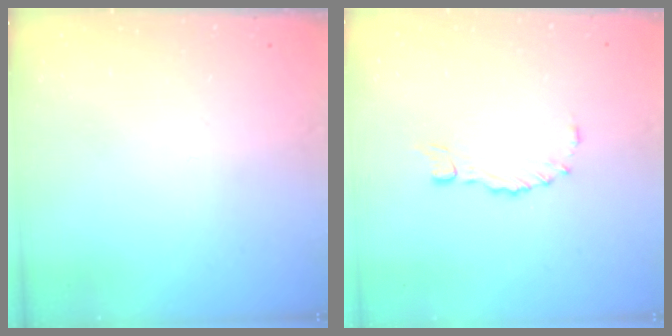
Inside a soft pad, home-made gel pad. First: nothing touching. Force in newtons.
{"total": 1.8, "press": 1.7, "slide": 0.3}